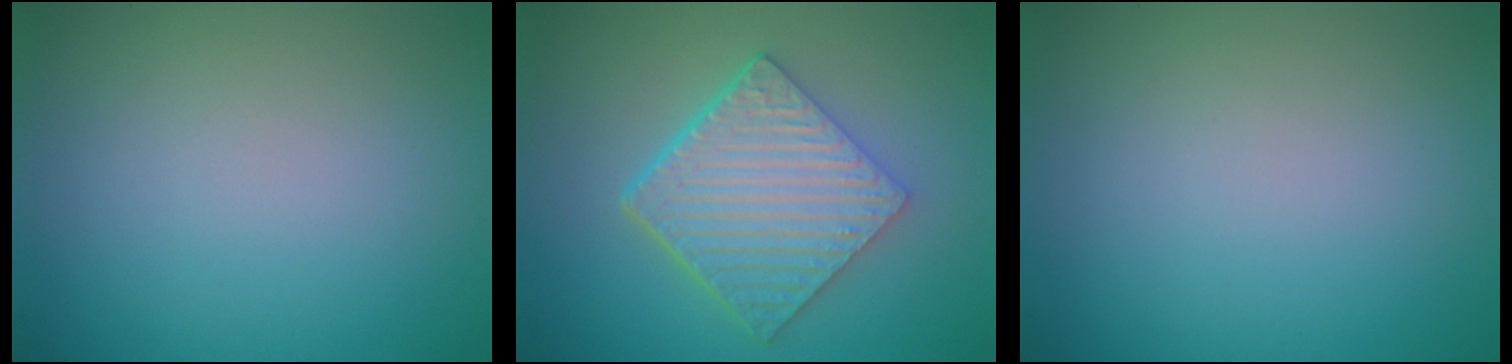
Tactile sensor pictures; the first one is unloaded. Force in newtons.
{"total": 6.6, "press": 4.7, "slide": 4.6}
{"total": 0.0}